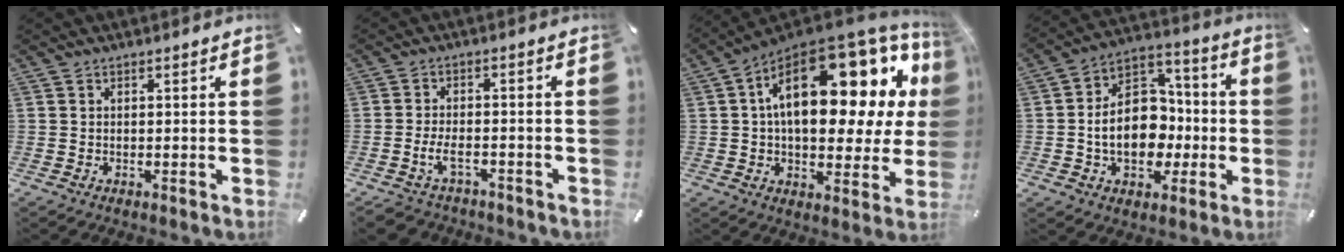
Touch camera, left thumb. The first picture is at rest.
{"total": 5.7, "force": [-2.9, 3.1, 3.7], "torque": [-0.087, 0.011, -0.058]}
{"total": 24.0, "force": [8.0, 12.8, 18.7], "torque": [-0.285, -0.057, 0.136]}
{"total": 15.4, "force": [-2.7, 11.7, 9.7], "torque": [-0.176, 0.013, -0.045]}